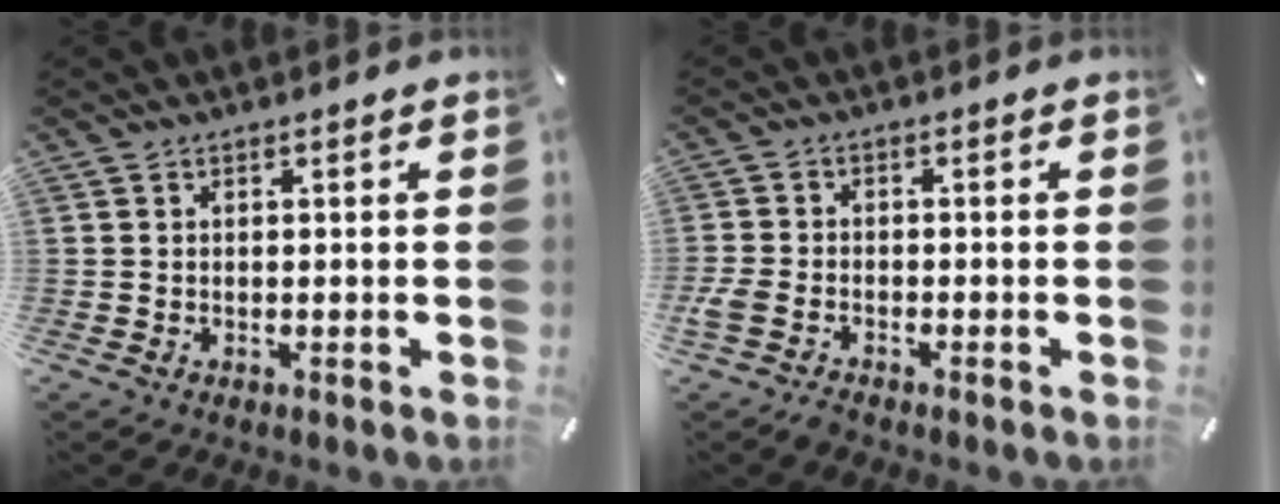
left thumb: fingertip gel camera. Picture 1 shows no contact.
{"total": 3.7, "force": [-2.6, 1.8, 1.9], "torque": [-0.058, 0.004, -0.055]}